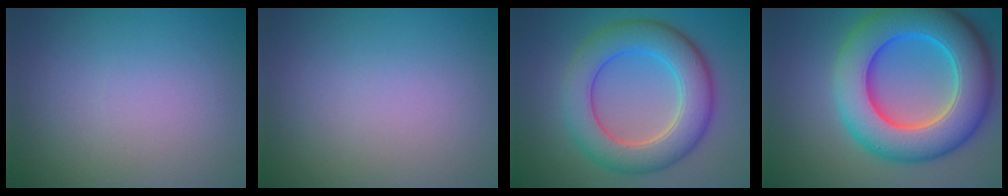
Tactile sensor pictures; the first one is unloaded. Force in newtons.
{"total": 0.0}
{"total": 7.6, "press": 7.6, "slide": 0.5}
{"total": 11.8, "press": 11.8, "slide": 0.4}